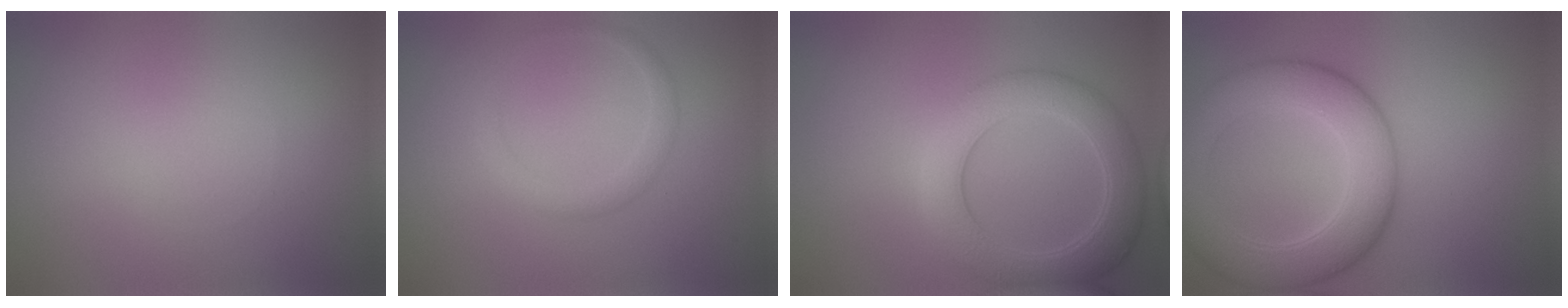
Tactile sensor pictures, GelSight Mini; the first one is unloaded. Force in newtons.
{"total": 1.8, "press": 1.8, "slide": 0.0}
{"total": 5.8, "press": 5.8, "slide": 0.2}
{"total": 8.1, "press": 8.1, "slide": 0.3}